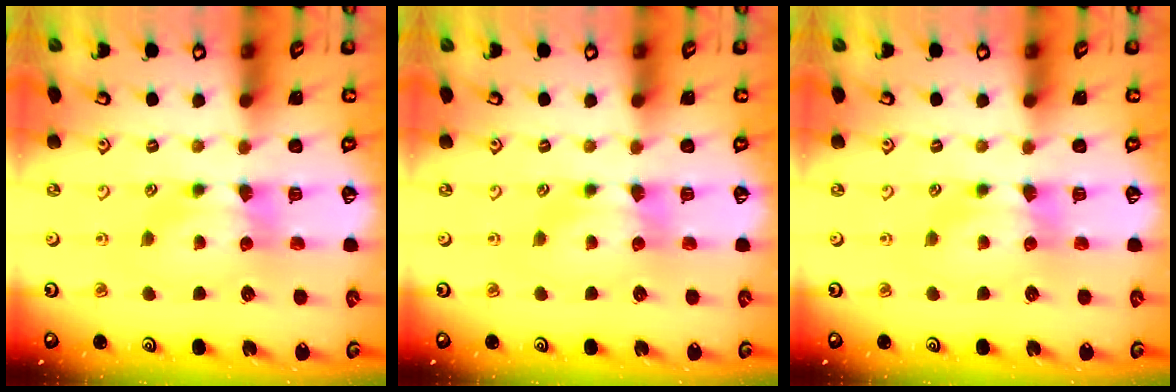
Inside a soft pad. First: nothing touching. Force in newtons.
{"total": 0.0}
{"total": 0.0}